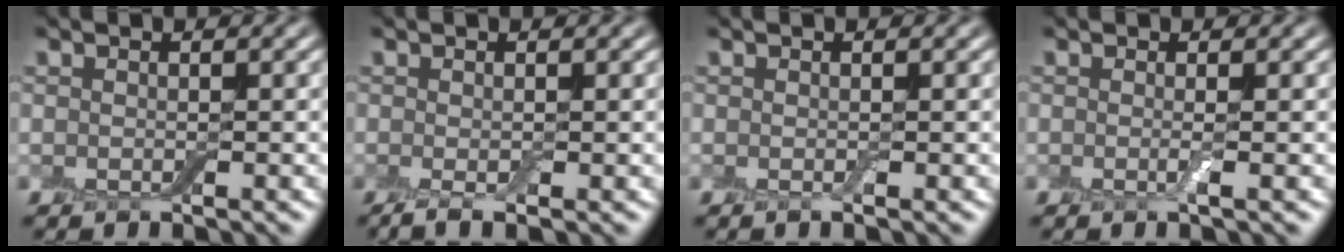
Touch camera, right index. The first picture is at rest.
{"total": 2.1, "force": [-0.7, 0.3, 1.9], "torque": [-0.039, -0.008, -0.014]}
{"total": 0.5, "force": [-0.1, 0.0, 0.5], "torque": [-0.011, -0.003, -0.002]}
{"total": 1.0, "force": [-0.1, 0.1, 1.0], "torque": [-0.020, -0.006, -0.006]}